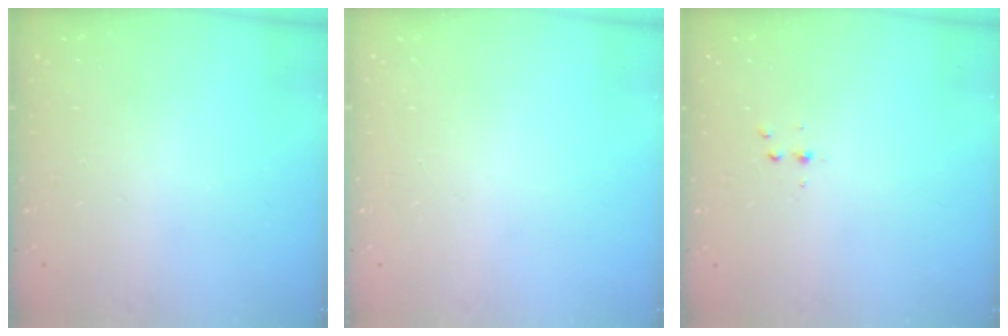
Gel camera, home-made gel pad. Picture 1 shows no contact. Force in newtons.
{"total": 0.0}
{"total": 3.2, "press": 3.1, "slide": 0.4}